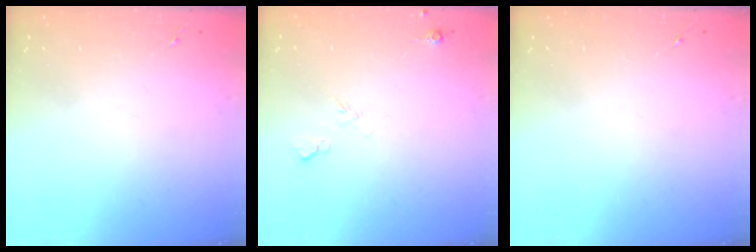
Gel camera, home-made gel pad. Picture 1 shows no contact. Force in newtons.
{"total": 4.6, "press": 4.5, "slide": 0.8}
{"total": 0.0}